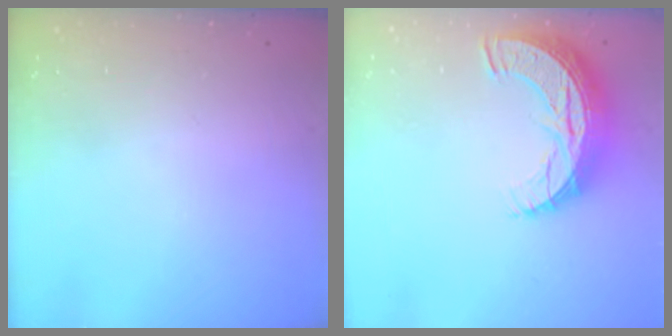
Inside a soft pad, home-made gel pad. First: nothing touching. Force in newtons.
{"total": 11.6, "press": 11.6, "slide": 0.7}